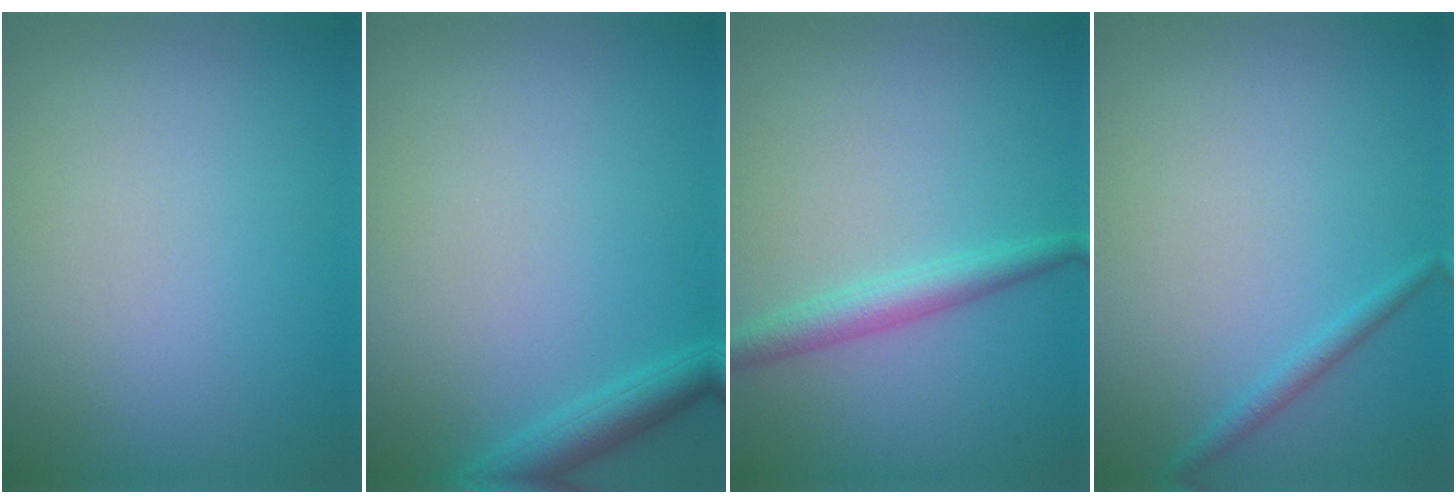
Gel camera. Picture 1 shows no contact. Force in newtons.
{"total": 2.5, "press": 2.5, "slide": 0.1}
{"total": 2.6, "press": 2.6, "slide": 0.1}
{"total": 1.2, "press": 1.2, "slide": 0.0}